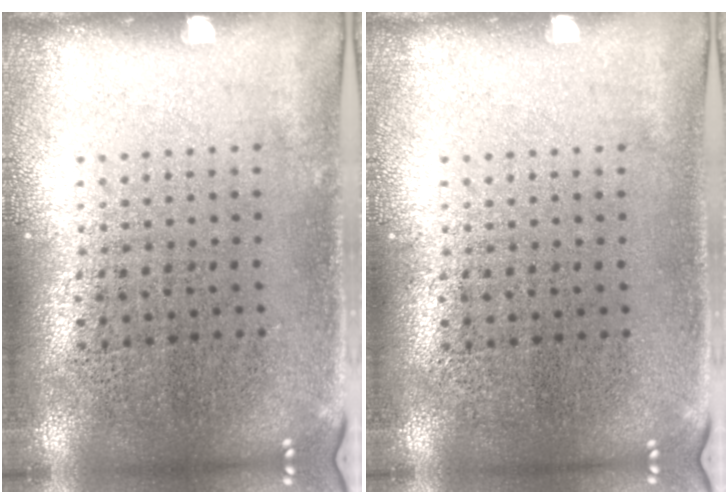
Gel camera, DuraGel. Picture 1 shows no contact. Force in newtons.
{"total": 0.0}